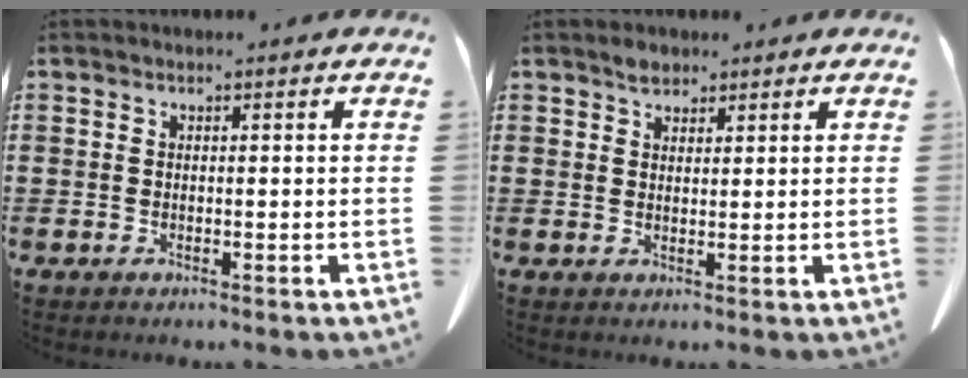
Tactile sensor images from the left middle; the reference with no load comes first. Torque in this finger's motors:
{"motor_torque": [0.01, 0.00, 0.00, 0.02]}